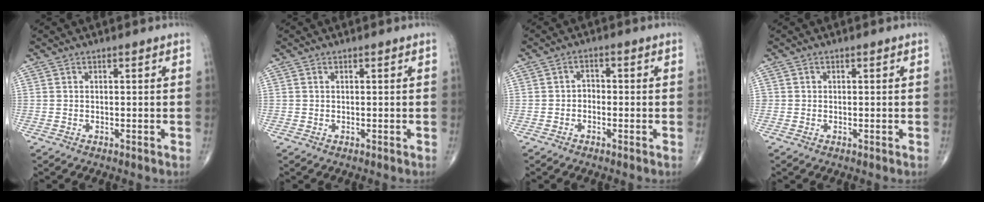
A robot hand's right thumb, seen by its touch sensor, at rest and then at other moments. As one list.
[{"total": 0.0}, {"total": 2.0, "force": [-0.7, 1.5, 1.1], "torque": [-0.005, 0.010, -0.019]}, {"total": 0.6, "force": [0.0, 0.6, 0.0], "torque": [0.005, 0.004, -0.002]}]